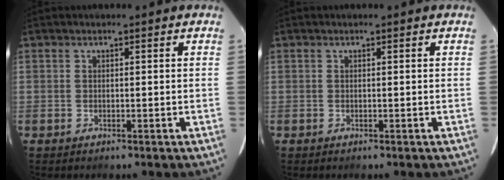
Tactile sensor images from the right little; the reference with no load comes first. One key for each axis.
{"total": 0.0}